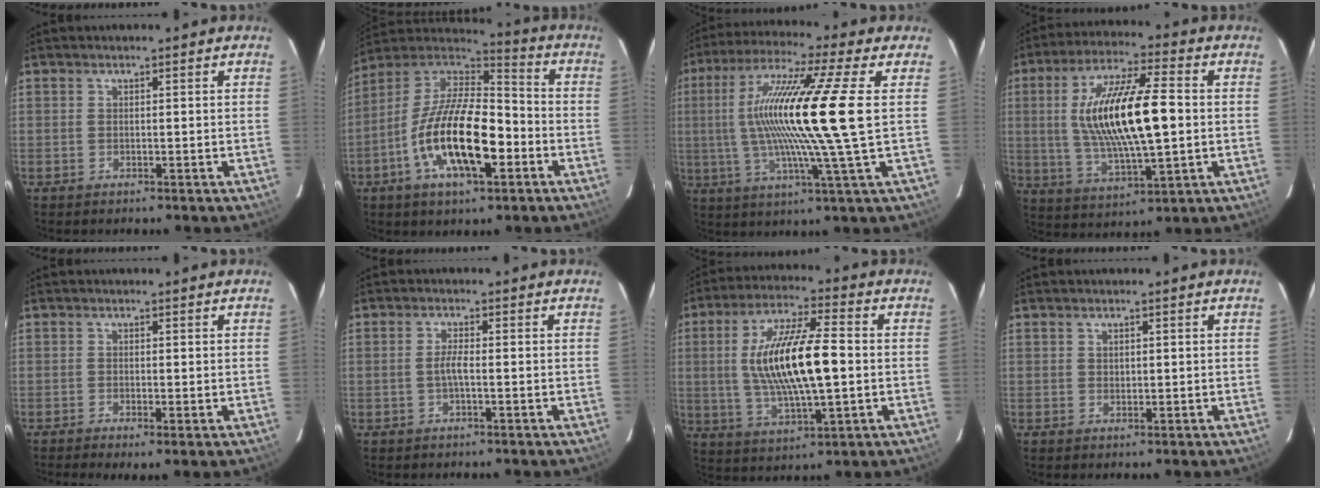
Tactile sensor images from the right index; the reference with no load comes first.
{"total": 19.5, "force": [-6.5, 7.9, 16.6], "torque": [-0.320, -0.011, -0.122]}
{"total": 18.9, "force": [1.4, -1.2, 18.8], "torque": [-0.336, -0.004, 0.019]}
{"total": 18.5, "force": [1.0, 5.2, 17.8], "torque": [-0.329, 0.003, 0.025]}
{"total": 1.6, "force": [-0.7, 0.3, 1.4], "torque": [-0.027, -0.009, -0.010]}
{"total": 2.1, "force": [-0.6, 0.3, 2.0], "torque": [-0.041, 0.000, -0.012]}
{"total": 16.8, "force": [0.3, 4.7, 16.1], "torque": [-0.302, 0.002, 0.010]}
{"total": 1.1, "force": [0.4, 0.9, 0.4], "torque": [-0.004, 0.002, 0.008]}